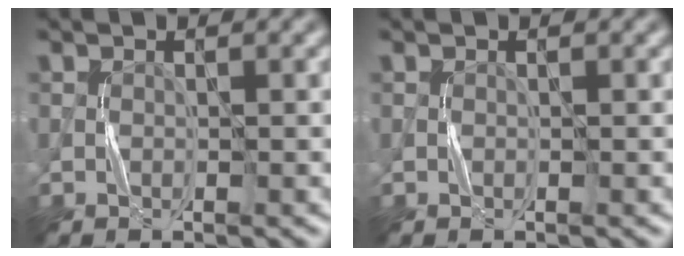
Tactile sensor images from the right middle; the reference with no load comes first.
{"total": 0.0}